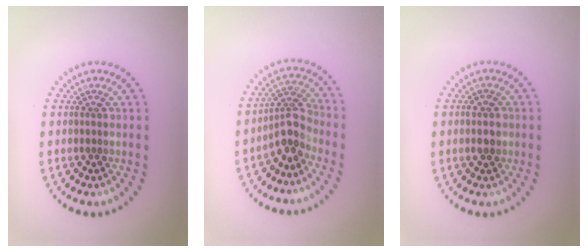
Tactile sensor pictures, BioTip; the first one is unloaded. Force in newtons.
{"total": 2.8, "press": 2.2, "slide": 1.8}
{"total": 1.4, "press": 1.4, "slide": 0.3}